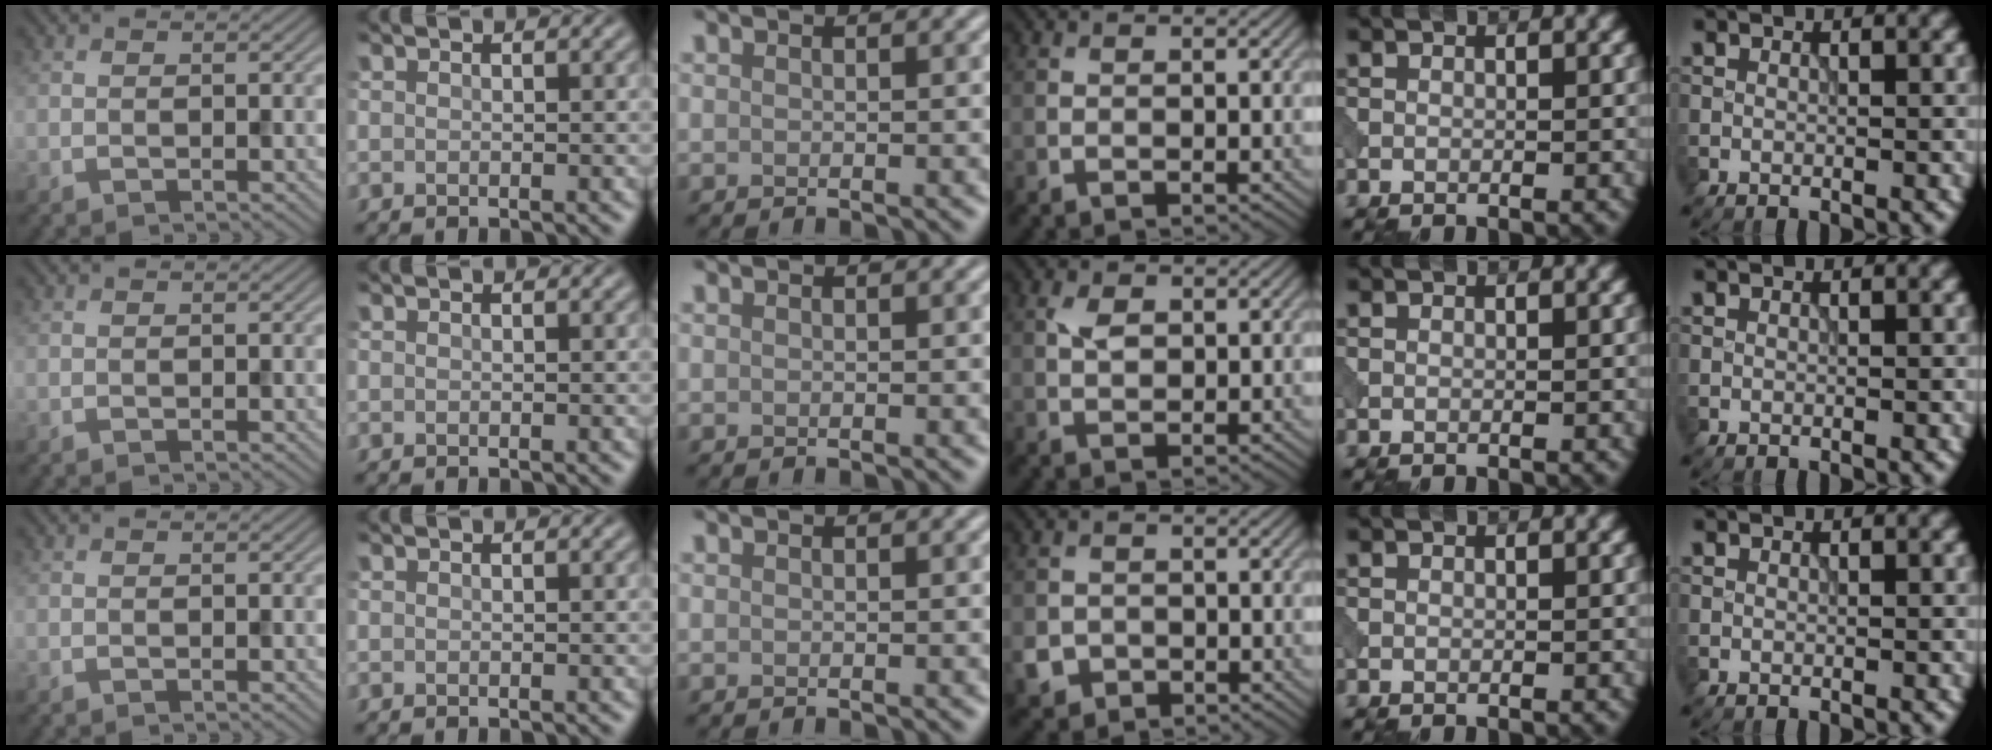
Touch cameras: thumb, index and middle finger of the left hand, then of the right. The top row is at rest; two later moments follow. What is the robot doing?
{"motion": "open", "object": "sandwich press"}